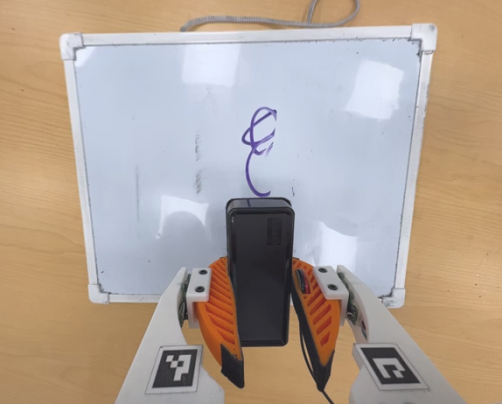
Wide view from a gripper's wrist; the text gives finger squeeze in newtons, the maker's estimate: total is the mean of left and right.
{"total": 7.8, "left": 6.8, "right": 8.9}